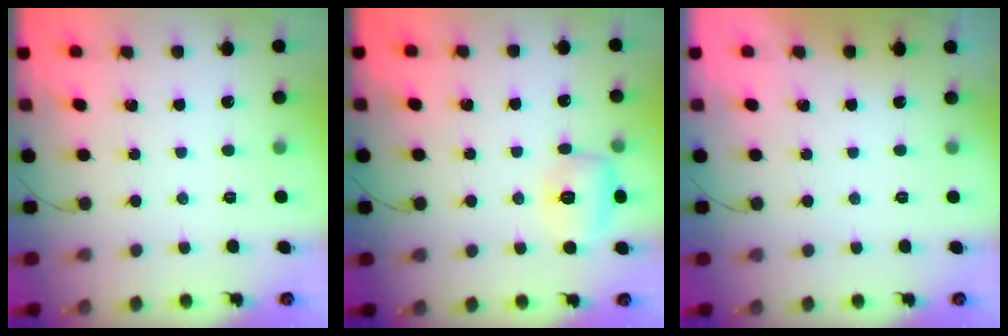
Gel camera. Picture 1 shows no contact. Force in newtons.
{"total": 7.5, "press": 7.4, "slide": 1.6}
{"total": 0.0}